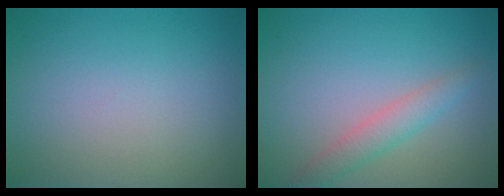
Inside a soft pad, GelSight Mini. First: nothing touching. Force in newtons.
{"total": 2.5, "press": 2.5, "slide": 0.1}